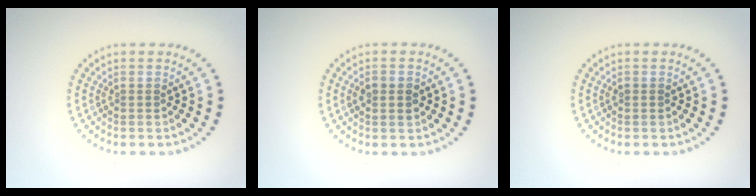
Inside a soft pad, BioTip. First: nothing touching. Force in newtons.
{"total": 1.6, "press": 1.6, "slide": 0.1}
{"total": 0.6, "press": 0.6, "slide": 0.1}